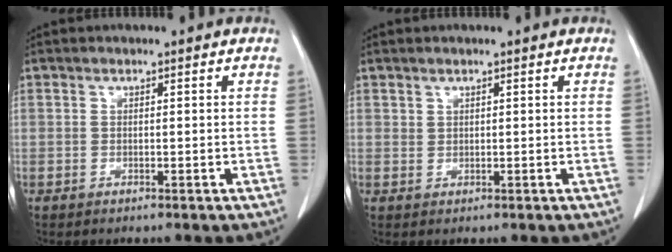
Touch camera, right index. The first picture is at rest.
{"total": 0.8, "force": [0.7, 0.4, 0.1], "torque": [0.007, -0.005, 0.012]}